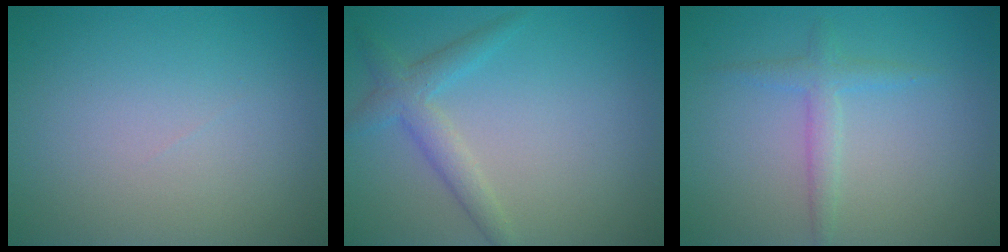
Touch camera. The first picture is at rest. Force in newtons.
{"total": 2.7, "press": 2.7, "slide": 0.1}
{"total": 1.8, "press": 1.8, "slide": 0.1}